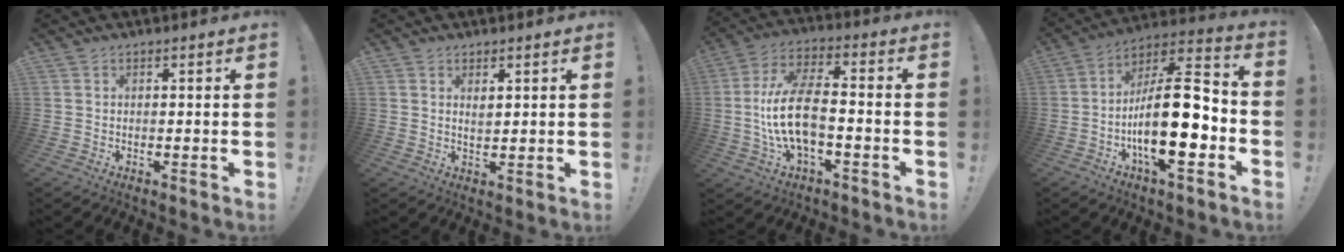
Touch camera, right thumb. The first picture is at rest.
{"total": 2.1, "force": [1.3, 0.9, 1.4], "torque": [-0.007, -0.010, 0.019]}
{"total": 14.7, "force": [-3.2, 6.5, 12.8], "torque": [-0.253, 0.013, -0.056]}
{"total": 20.9, "force": [-5.4, 7.0, 18.9], "torque": [-0.330, 0.016, -0.089]}